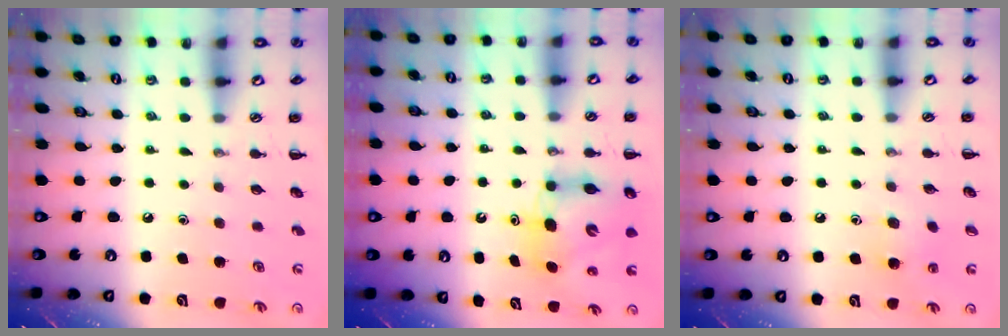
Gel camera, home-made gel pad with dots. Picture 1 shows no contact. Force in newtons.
{"total": 8.9, "press": 8.7, "slide": 1.9}
{"total": 5.7, "press": 5.6, "slide": 1.4}